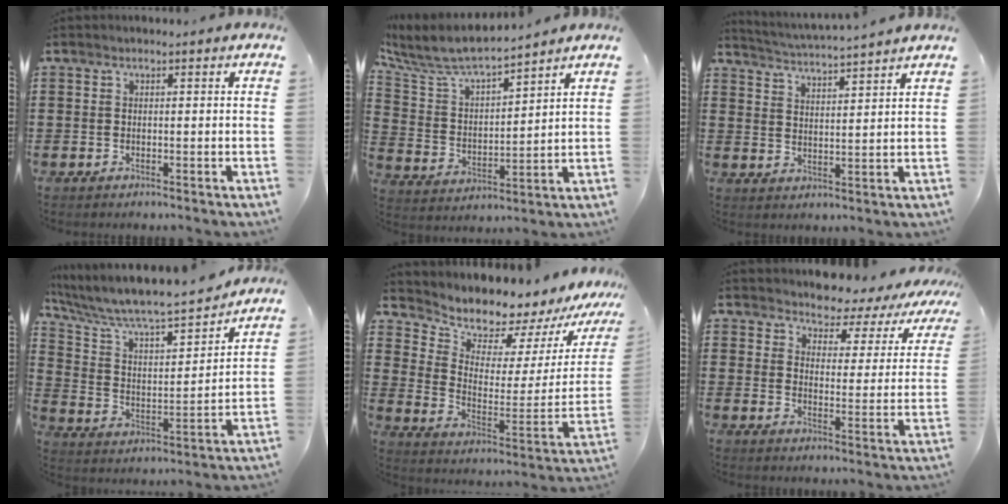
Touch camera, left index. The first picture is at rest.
{"total": 7.4, "force": [6.8, 1.2, 2.7], "torque": [-0.086, -0.041, 0.115]}
{"total": 3.6, "force": [3.5, -0.9, 0.3], "torque": [-0.022, -0.026, 0.058]}
{"total": 6.9, "force": [6.3, 0.8, 2.8], "torque": [-0.086, -0.053, 0.100]}
{"total": 7.3, "force": [7.0, 1.9, 0.4], "torque": [-0.041, -0.073, 0.117]}
{"total": 3.6, "force": [3.5, 0.9, -0.1], "torque": [-0.025, -0.030, 0.054]}